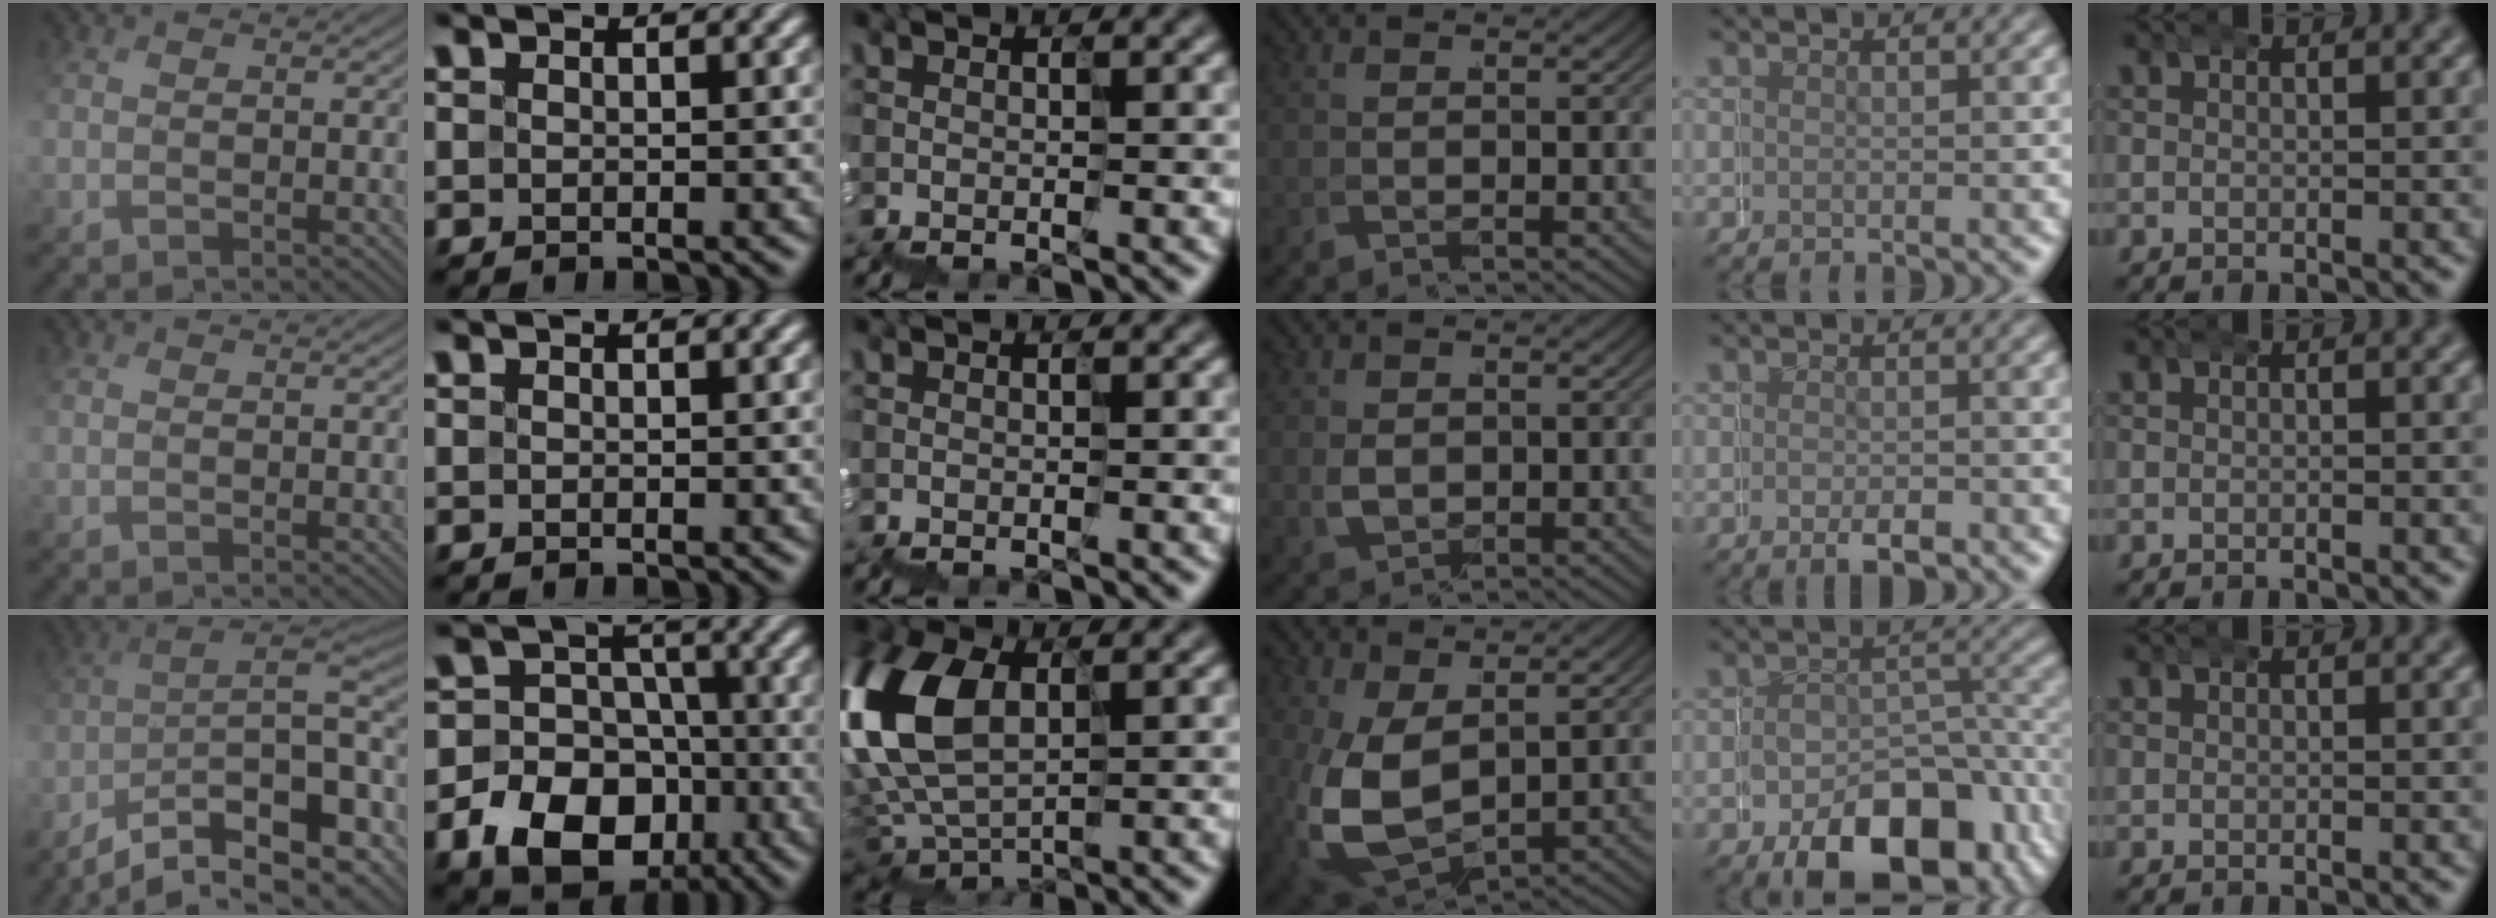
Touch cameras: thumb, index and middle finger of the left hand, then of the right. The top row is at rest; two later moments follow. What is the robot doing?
{"motion": "wrap", "object": "belt"}